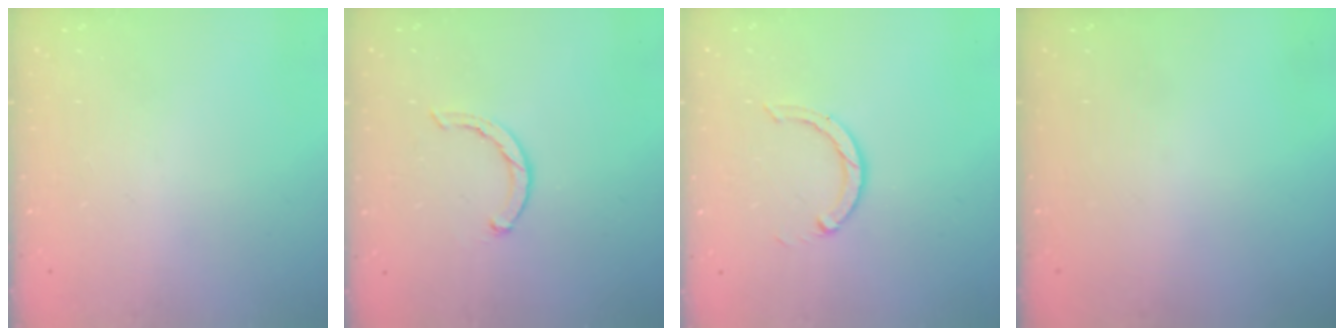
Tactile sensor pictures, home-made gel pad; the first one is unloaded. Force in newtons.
{"total": 2.3, "press": 2.2, "slide": 0.5}
{"total": 3.6, "press": 3.5, "slide": 0.5}
{"total": 0.0}